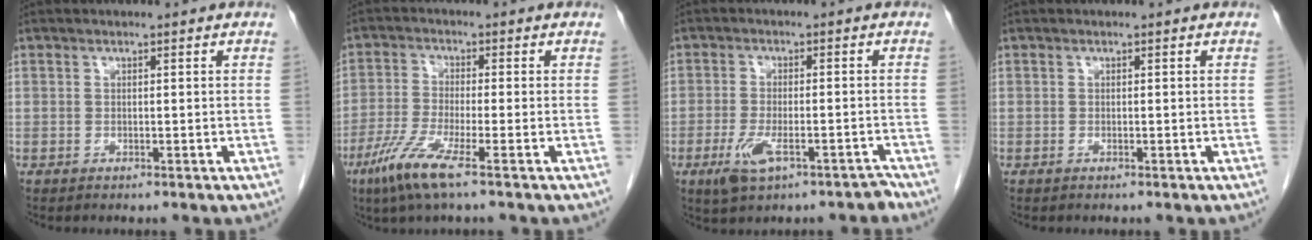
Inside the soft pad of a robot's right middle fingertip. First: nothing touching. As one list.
[{"total": 7.1, "force": [-4.2, 0.0, 5.8], "torque": [-0.127, -0.020, -0.085]}, {"total": 6.2, "force": [-3.9, 2.1, 4.4], "torque": [-0.079, 0.001, -0.059]}, {"total": 0.0}]